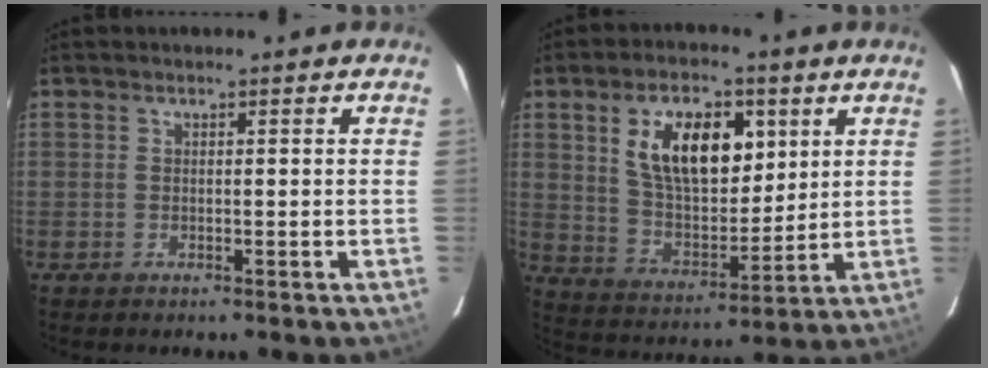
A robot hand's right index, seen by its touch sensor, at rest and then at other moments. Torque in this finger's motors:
{"motor_torque": [1.23, 0.91, 0.39, 0.15]}